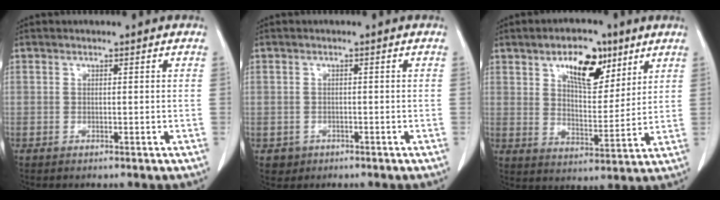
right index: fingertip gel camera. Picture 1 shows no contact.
{"total": 2.1, "force": [-0.8, 2.0, 0.0], "torque": [0.002, 0.009, -0.009]}
{"total": 10.9, "force": [6.0, 4.9, 7.6], "torque": [-0.123, 0.008, 0.105]}